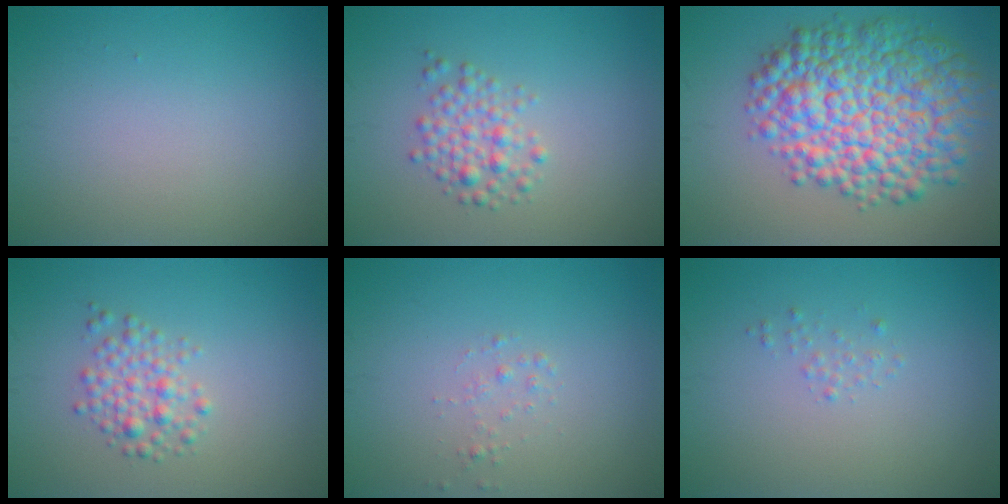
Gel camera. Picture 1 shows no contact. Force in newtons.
{"total": 2.6, "press": 2.6, "slide": 0.1}
{"total": 11.6, "press": 11.5, "slide": 0.3}
{"total": 2.6, "press": 2.6, "slide": 0.1}
{"total": 0.8, "press": 0.8, "slide": 0.0}
{"total": 0.7, "press": 0.7, "slide": 0.1}